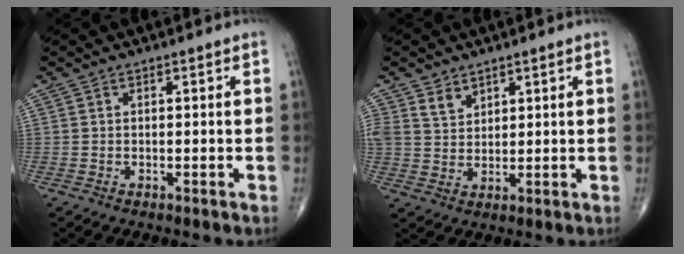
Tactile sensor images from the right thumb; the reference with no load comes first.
{"total": 4.0, "force": [2.8, 2.7, 1.1], "torque": [-0.002, -0.023, 0.059]}